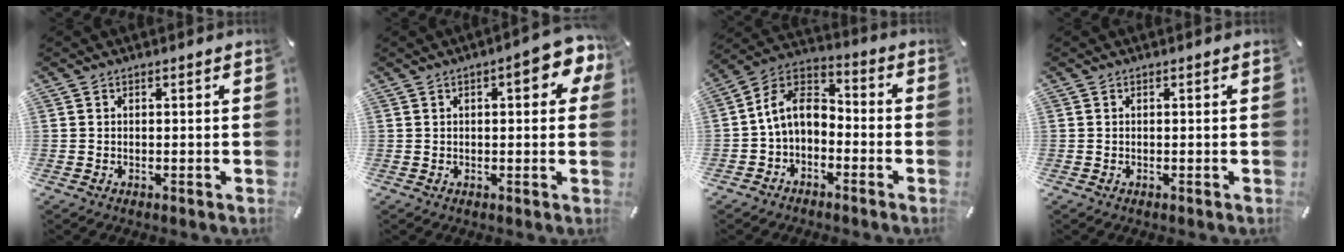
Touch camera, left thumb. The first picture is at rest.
{"total": 8.6, "force": [3.0, 3.2, 7.3], "torque": [-0.092, -0.011, 0.043]}
{"total": 9.5, "force": [-2.1, 7.0, 6.2], "torque": [-0.141, 0.017, -0.046]}
{"total": 0.0}